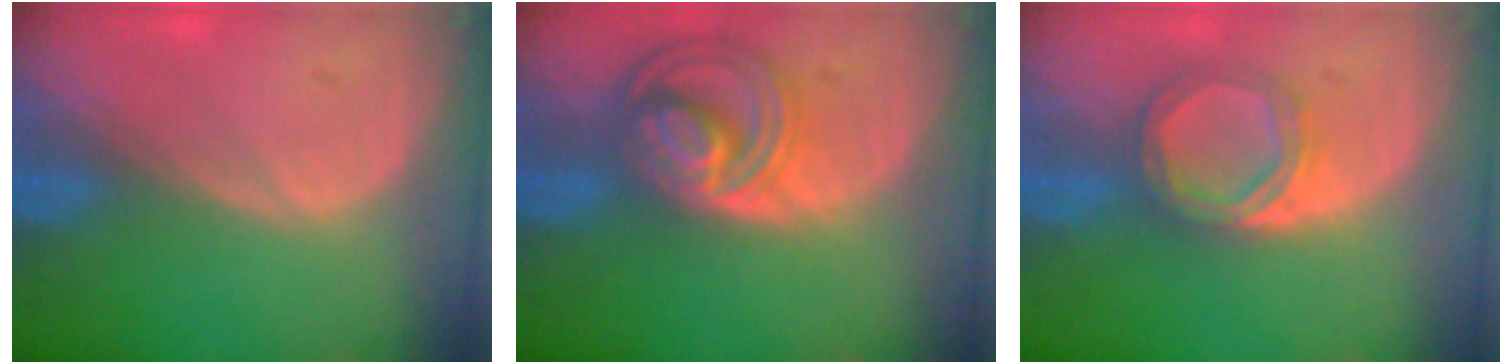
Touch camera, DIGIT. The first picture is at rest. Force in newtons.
{"total": 8.7, "press": 7.5, "slide": 4.4}
{"total": 5.1, "press": 5.0, "slide": 1.0}